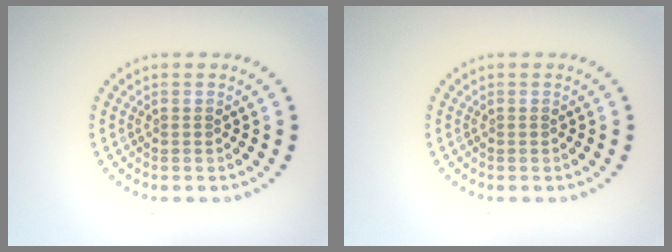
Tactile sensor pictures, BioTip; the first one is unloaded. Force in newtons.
{"total": 0.0}